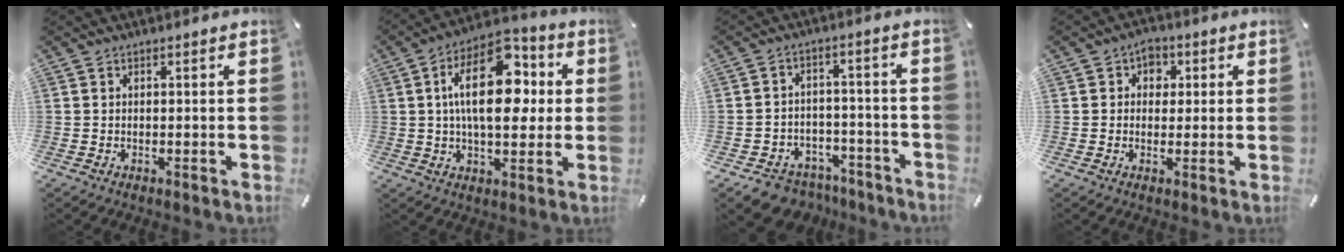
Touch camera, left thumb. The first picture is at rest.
{"total": 18.7, "force": [3.7, 10.4, 15.1], "torque": [-0.250, 0.001, 0.060]}
{"total": 7.2, "force": [-5.2, 4.7, 1.8], "torque": [-0.023, 0.041, -0.091]}
{"total": 4.1, "force": [1.0, 3.5, 1.9], "torque": [-0.011, -0.001, 0.010]}